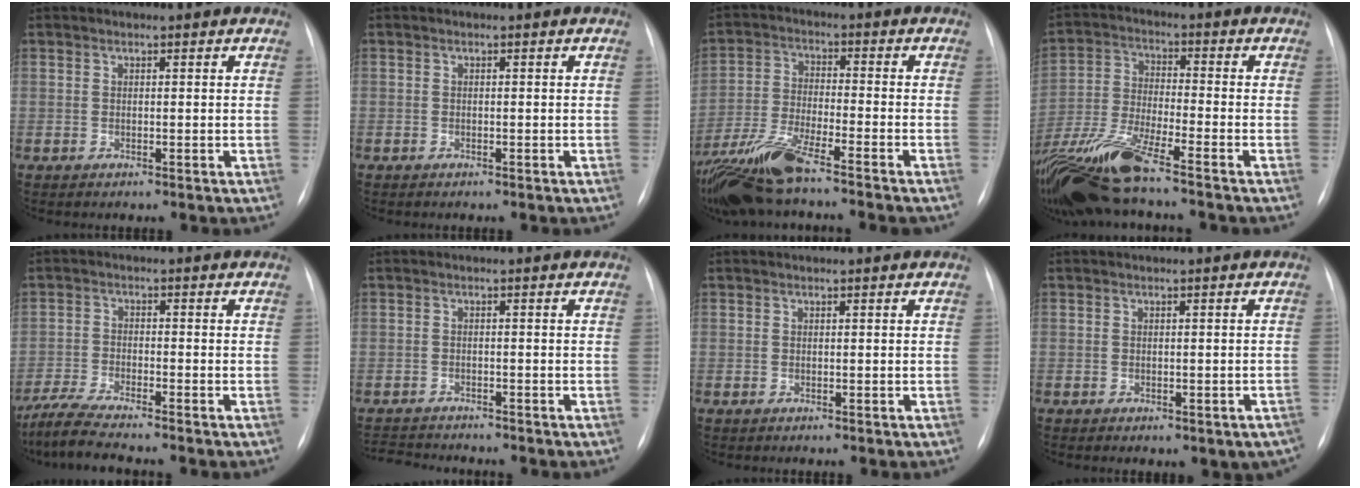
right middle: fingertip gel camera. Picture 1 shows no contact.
{"total": 0.0}
{"total": 13.4, "force": [-10.6, 0.7, 8.1], "torque": [-0.171, -0.032, -0.194]}
{"total": 13.8, "force": [-10.7, 0.7, 8.7], "torque": [-0.190, -0.024, -0.205]}
{"total": 6.7, "force": [-5.9, -0.1, 3.2], "torque": [-0.066, -0.025, -0.108]}
{"total": 5.0, "force": [-4.9, 0.5, 0.8], "torque": [-0.015, -0.016, -0.078]}
{"total": 0.0}
{"total": 5.7, "force": [-3.9, 2.6, 3.3], "torque": [-0.027, 0.014, -0.042]}